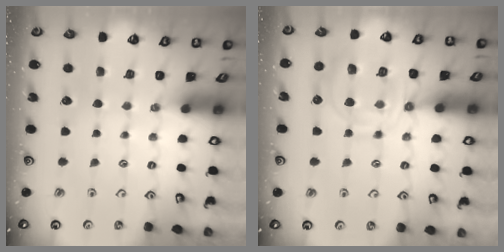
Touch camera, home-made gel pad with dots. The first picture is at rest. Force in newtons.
{"total": 12.7, "press": 12.7, "slide": 1.2}